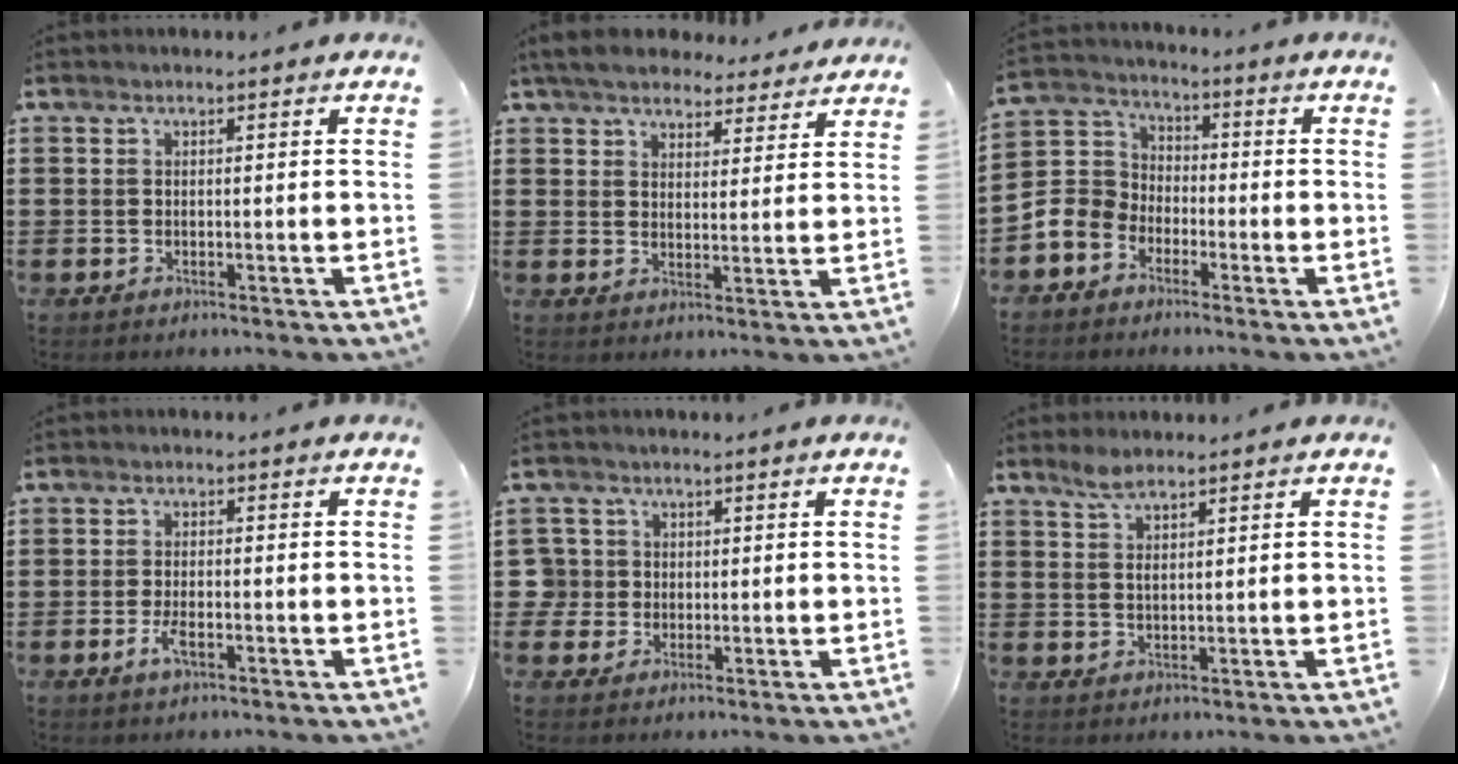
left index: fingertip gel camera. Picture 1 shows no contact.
{"total": 5.7, "force": [5.3, 1.3, 1.6], "torque": [-0.052, -0.017, 0.096]}
{"total": 6.3, "force": [-3.2, 5.2, 1.8], "torque": [-0.075, 0.011, -0.071]}
{"total": 3.1, "force": [-1.3, 1.1, 2.5], "torque": [-0.058, -0.003, -0.027]}
{"total": 3.7, "force": [0.4, 3.7, 0.3], "torque": [-0.041, 0.006, 0.001]}
{"total": 2.5, "force": [1.8, 0.6, 1.6], "torque": [-0.035, 0.004, 0.033]}